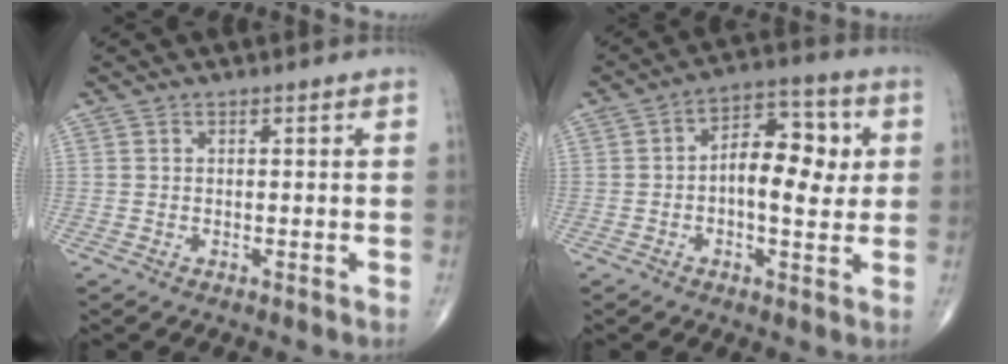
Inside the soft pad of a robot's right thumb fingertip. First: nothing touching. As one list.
[{"total": 11.1, "force": [0.6, 5.8, 9.4], "torque": [-0.118, 0.019, 0.003]}]